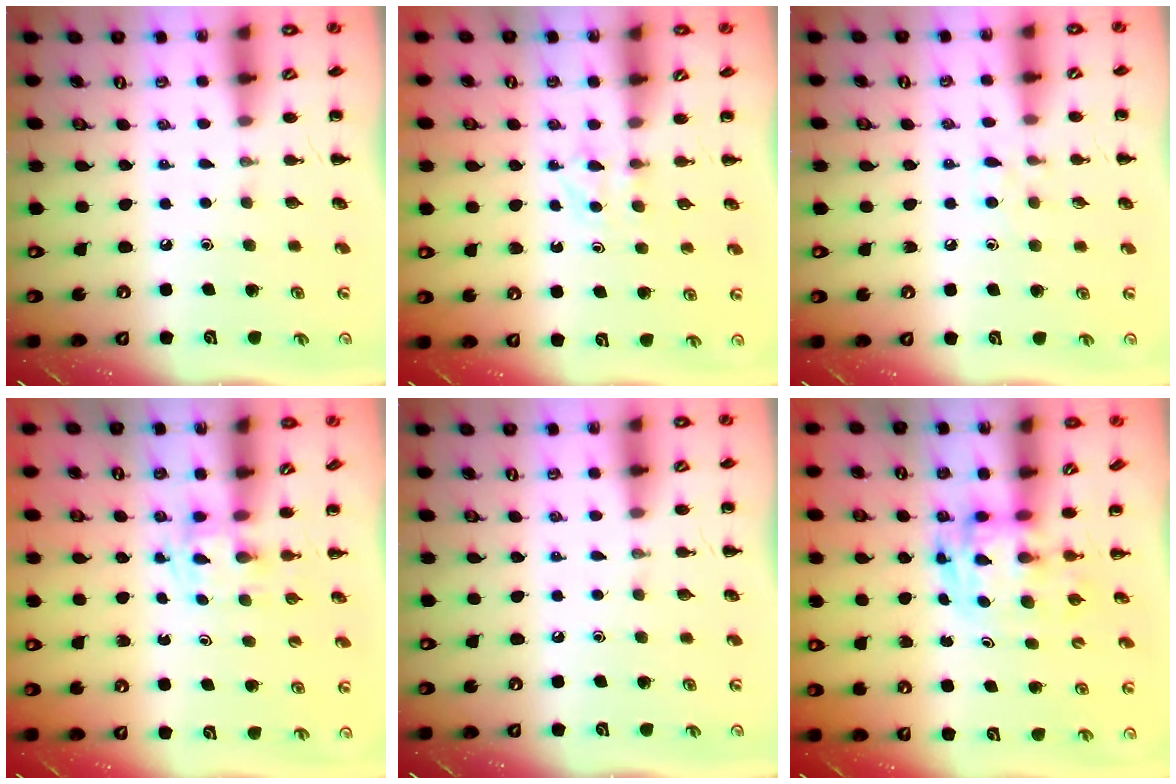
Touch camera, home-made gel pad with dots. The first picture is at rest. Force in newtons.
{"total": 2.8, "press": 2.6, "slide": 1.0}
{"total": 5.1, "press": 4.7, "slide": 2.0}
{"total": 2.5, "press": 2.1, "slide": 1.2}
{"total": 0.0}
{"total": 3.4, "press": 3.4, "slide": 0.6}